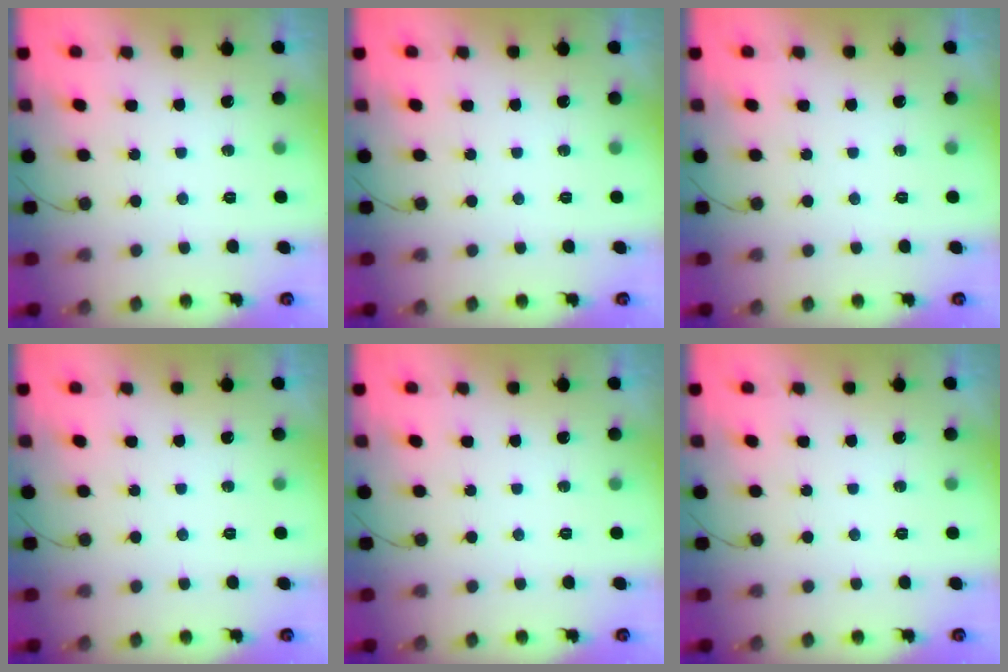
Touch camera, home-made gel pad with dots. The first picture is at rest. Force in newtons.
{"total": 0.0}
{"total": 0.0}
{"total": 0.0}
{"total": 0.0}
{"total": 0.0}